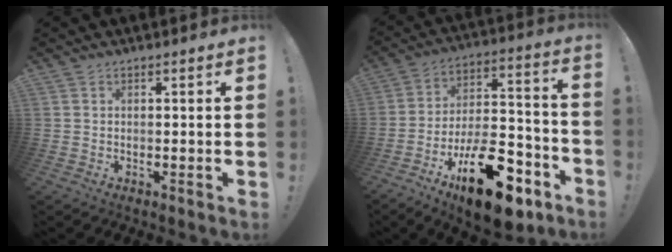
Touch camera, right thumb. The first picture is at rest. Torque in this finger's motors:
{"motor_torque": [2.67, 1.97, 0.19, -0.02, 0.17]}